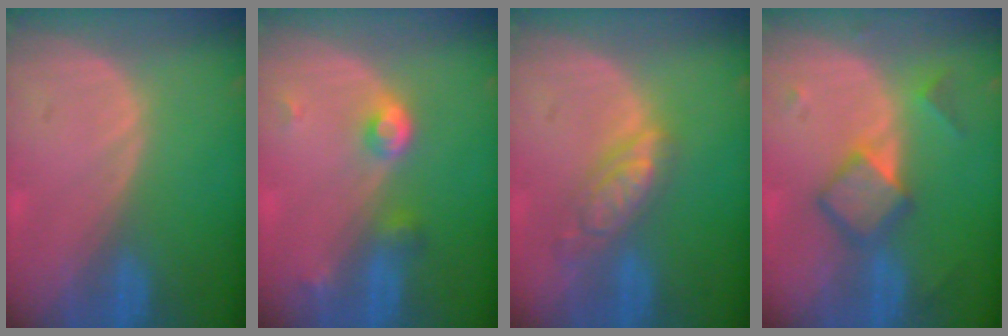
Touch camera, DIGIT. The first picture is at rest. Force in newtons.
{"total": 3.8, "press": 3.6, "slide": 1.3}
{"total": 5.8, "press": 5.1, "slide": 2.8}
{"total": 5.8, "press": 5.8, "slide": 0.1}